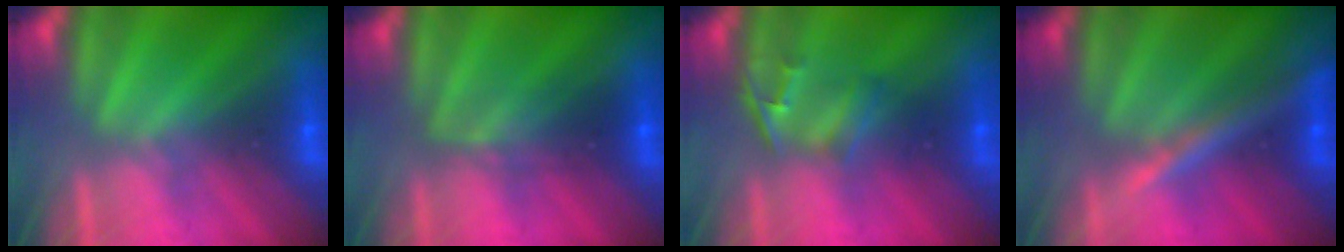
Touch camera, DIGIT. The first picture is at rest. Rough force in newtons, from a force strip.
{"total": 2.4}
{"total": 2.4}
{"total": 2.4}